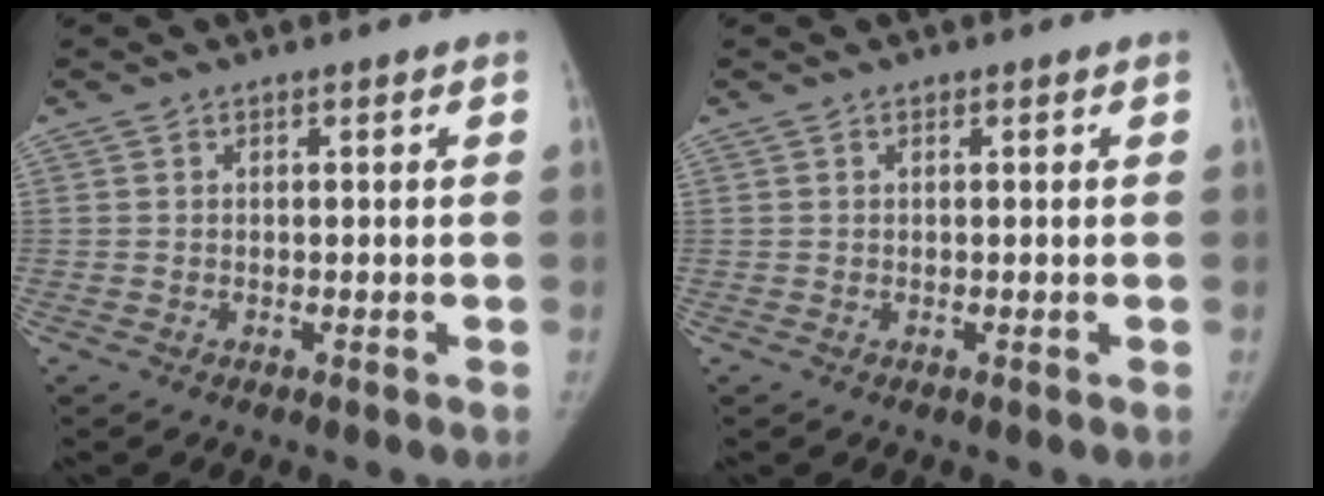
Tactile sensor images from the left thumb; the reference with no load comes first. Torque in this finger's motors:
{"motor_torque": [-0.04, 0.15, -0.08, -0.30, 0.02]}